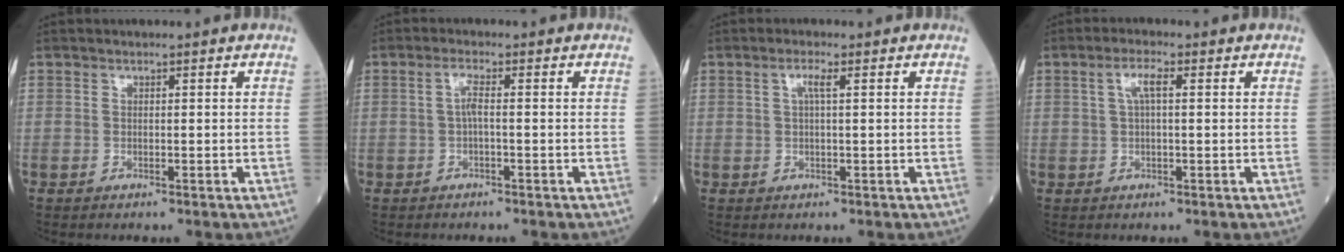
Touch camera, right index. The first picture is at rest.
{"total": 2.0, "force": [-0.2, 0.1, 2.0], "torque": [-0.040, 0.003, -0.002]}
{"total": 1.8, "force": [0.6, 0.0, 1.7], "torque": [-0.038, 0.006, 0.012]}
{"total": 3.0, "force": [0.8, 0.5, 2.8], "torque": [-0.061, 0.012, 0.020]}